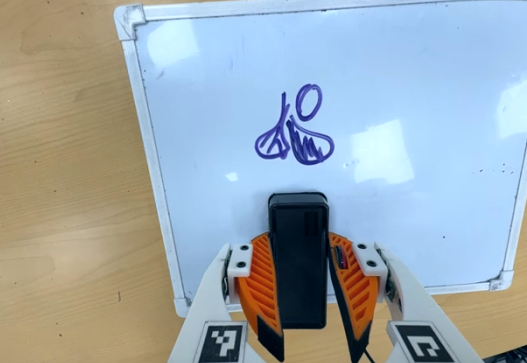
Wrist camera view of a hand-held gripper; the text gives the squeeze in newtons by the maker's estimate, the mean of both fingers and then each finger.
{"total": 10.2, "left": 8.3, "right": 12.2}